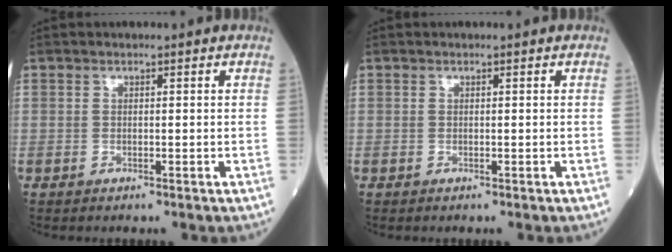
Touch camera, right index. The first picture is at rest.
{"total": 0.0}